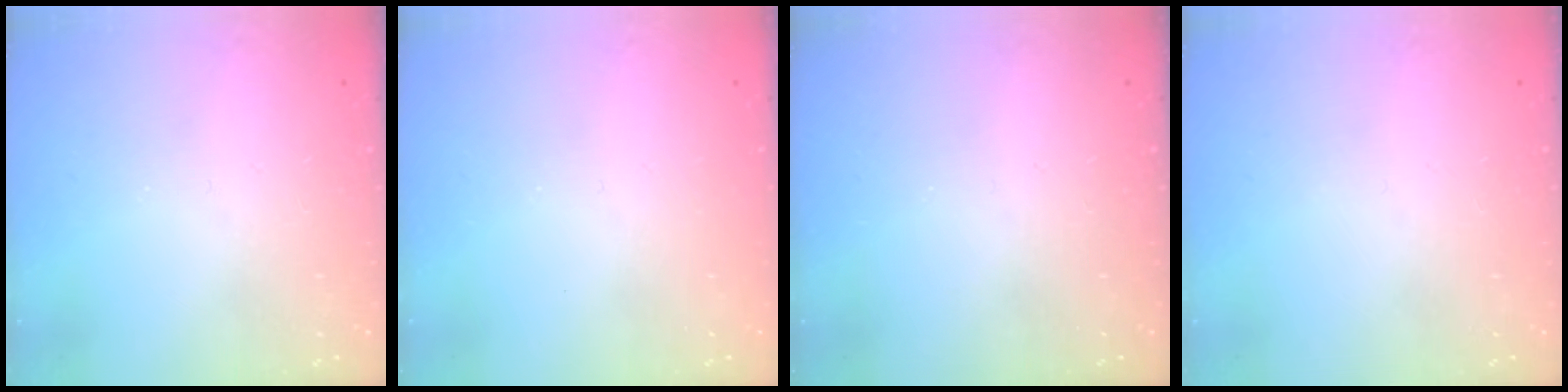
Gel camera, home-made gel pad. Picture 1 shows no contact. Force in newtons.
{"total": 0.0}
{"total": 0.0}
{"total": 0.0}